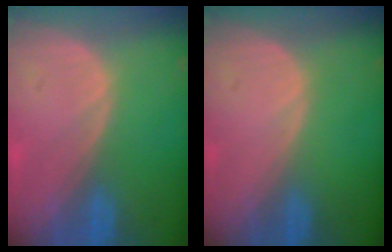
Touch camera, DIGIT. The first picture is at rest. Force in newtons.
{"total": 0.0}